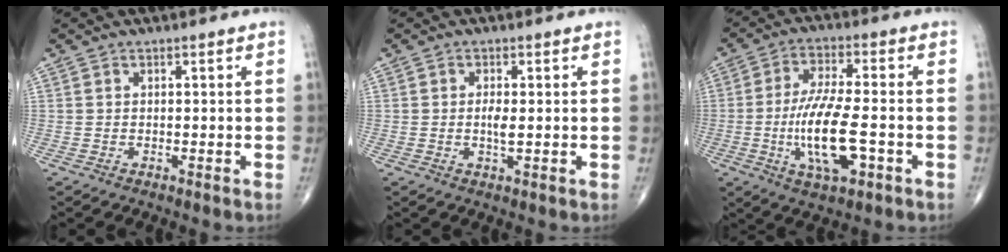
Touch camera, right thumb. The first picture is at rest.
{"total": 2.3, "force": [0.0, 0.6, 2.2], "torque": [-0.044, -0.005, -0.002]}
{"total": 13.0, "force": [-3.1, 4.0, 11.9], "torque": [-0.228, 0.005, -0.053]}